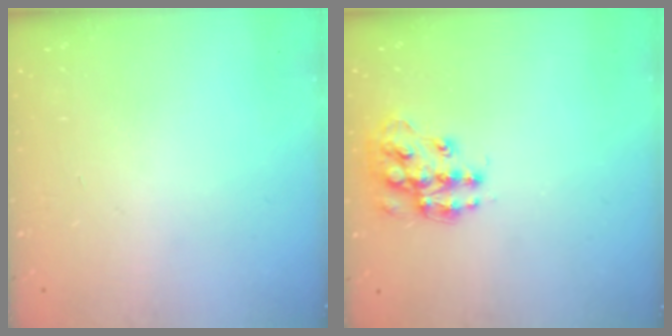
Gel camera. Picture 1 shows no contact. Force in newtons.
{"total": 13.3, "press": 13.3, "slide": 0.7}